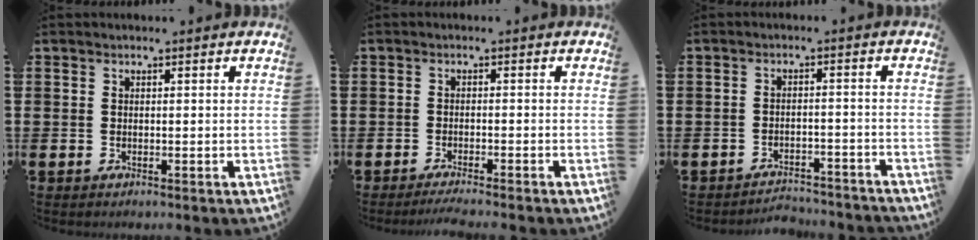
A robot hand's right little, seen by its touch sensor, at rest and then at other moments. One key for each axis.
{"total": 1.4, "fx": -1.3, "fy": -0.2, "fz": 0.6, "tx": -0.008, "ty": 0.001, "tz": -0.023}
{"total": 2.7, "fx": -2.7, "fy": 0.0, "fz": -0.1, "tx": -0.005, "ty": 0.005, "tz": -0.059}